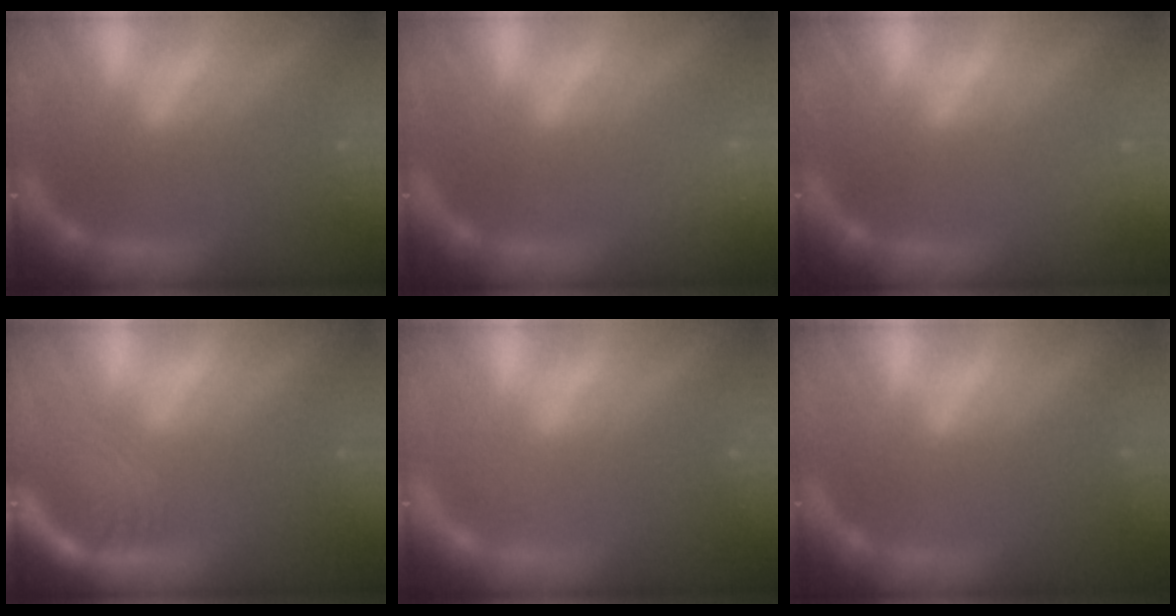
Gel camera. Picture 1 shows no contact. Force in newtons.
{"total": 6.1}
{"total": 1.9}
{"total": 6.1}
{"total": 1.0}
{"total": 0.0}